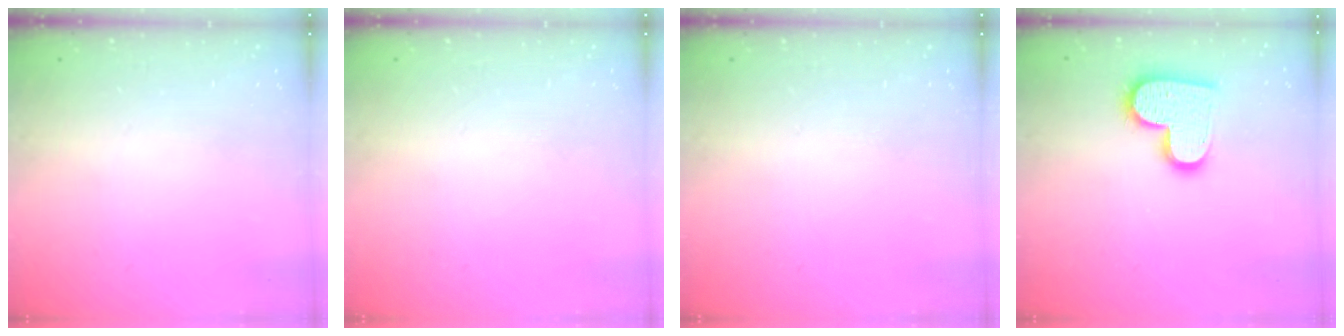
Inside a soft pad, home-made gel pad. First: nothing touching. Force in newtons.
{"total": 0.0}
{"total": 0.0}
{"total": 14.0, "press": 13.9, "slide": 0.8}